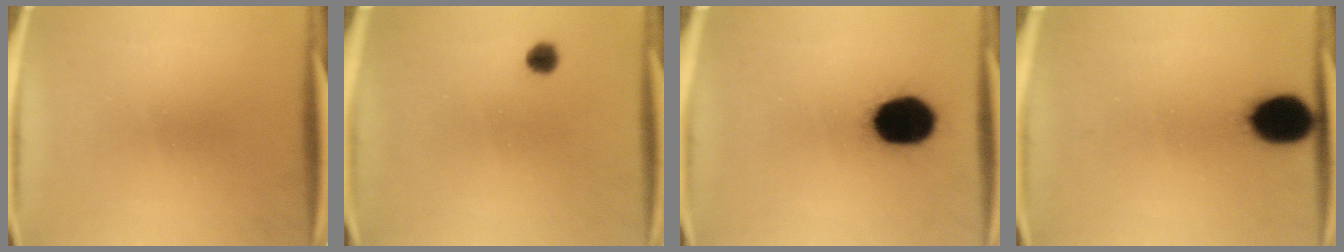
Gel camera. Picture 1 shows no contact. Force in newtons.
{"total": 2.3}
{"total": 16.7}
{"total": 11.3}